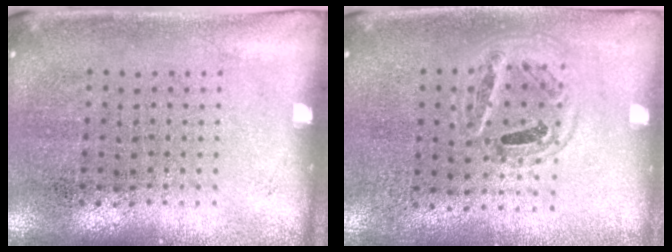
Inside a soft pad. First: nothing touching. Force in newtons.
{"total": 0.9, "press": 0.9, "slide": 0.3}